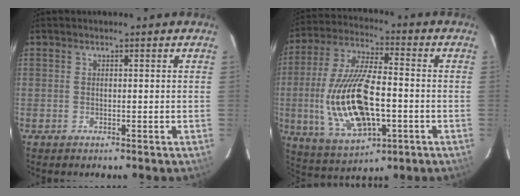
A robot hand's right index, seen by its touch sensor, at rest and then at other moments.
{"total": 19.1, "force": [-3.2, 8.2, 16.9], "torque": [-0.357, -0.008, -0.044]}